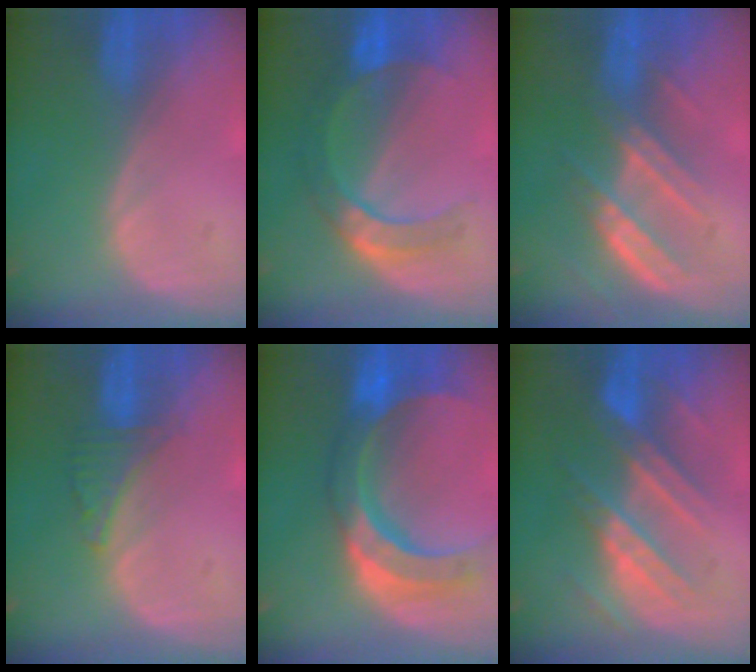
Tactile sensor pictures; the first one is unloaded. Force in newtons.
{"total": 7.2, "press": 6.7, "slide": 2.7}
{"total": 6.8, "press": 6.7, "slide": 1.0}
{"total": 3.0, "press": 3.0, "slide": 0.2}
{"total": 11.6, "press": 9.8, "slide": 6.2}
{"total": 8.9, "press": 8.0, "slide": 4.0}